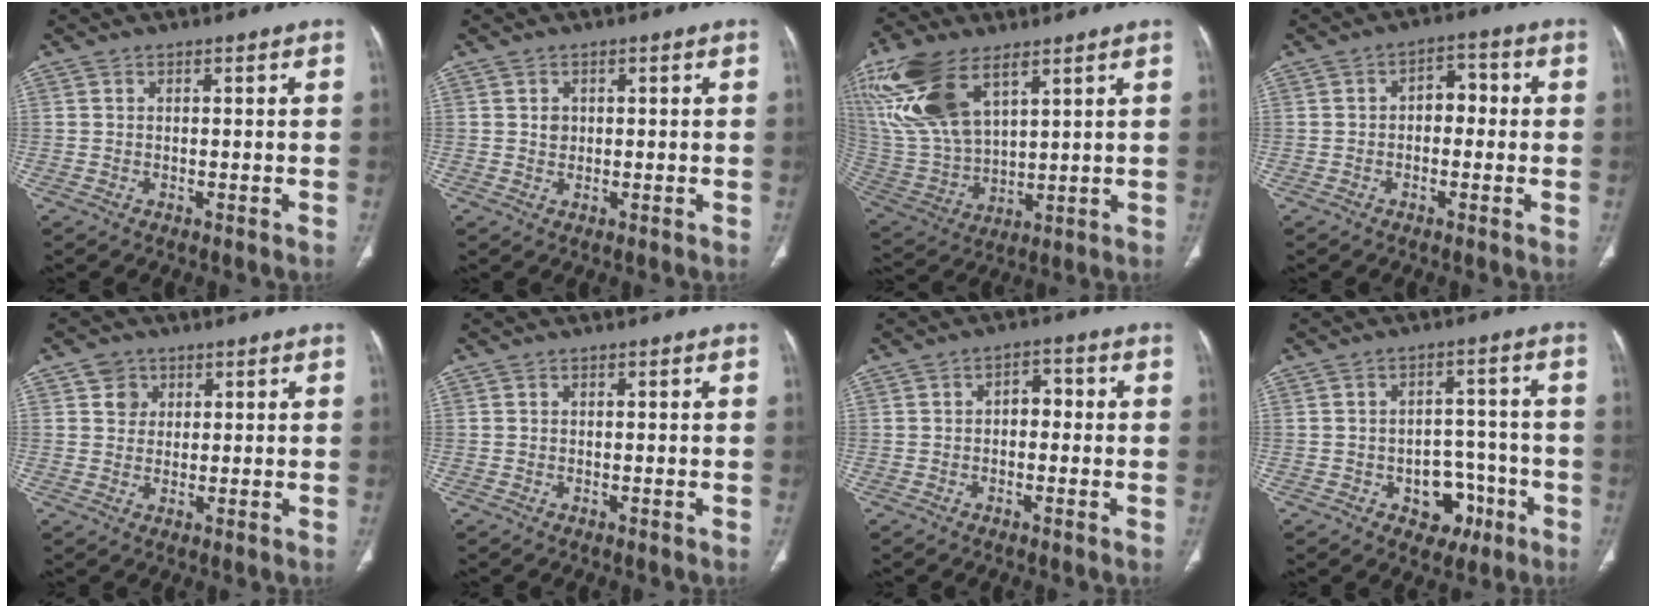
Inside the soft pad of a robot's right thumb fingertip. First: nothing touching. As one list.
[{"total": 1.5, "force": [0.3, 1.3, 0.7], "torque": [-0.006, 0.000, 0.007]}, {"total": 20.6, "force": [10.5, 10.2, 14.6], "torque": [-0.318, -0.026, 0.216]}, {"total": 4.6, "force": [-0.1, 3.1, 3.5], "torque": [-0.032, 0.020, -0.012]}, {"total": 2.8, "force": [1.2, 2.4, 0.7], "torque": [0.001, -0.006, 0.018]}, {"total": 0.0}, {"total": 3.6, "force": [-0.1, 2.3, 2.7], "torque": [-0.027, 0.017, -0.010]}, {"total": 8.1, "force": [-3.5, 5.9, 4.2], "torque": [-0.018, 0.036, -0.043]}]